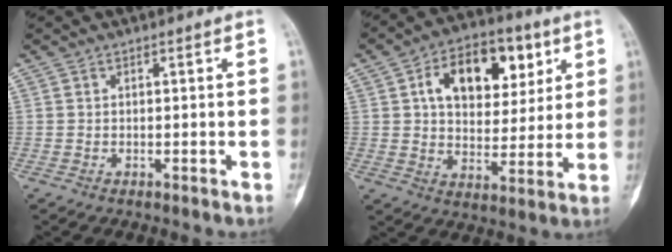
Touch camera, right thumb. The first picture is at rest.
{"total": 17.0, "force": [6.3, 10.5, 11.8], "torque": [-0.137, -0.004, 0.100]}